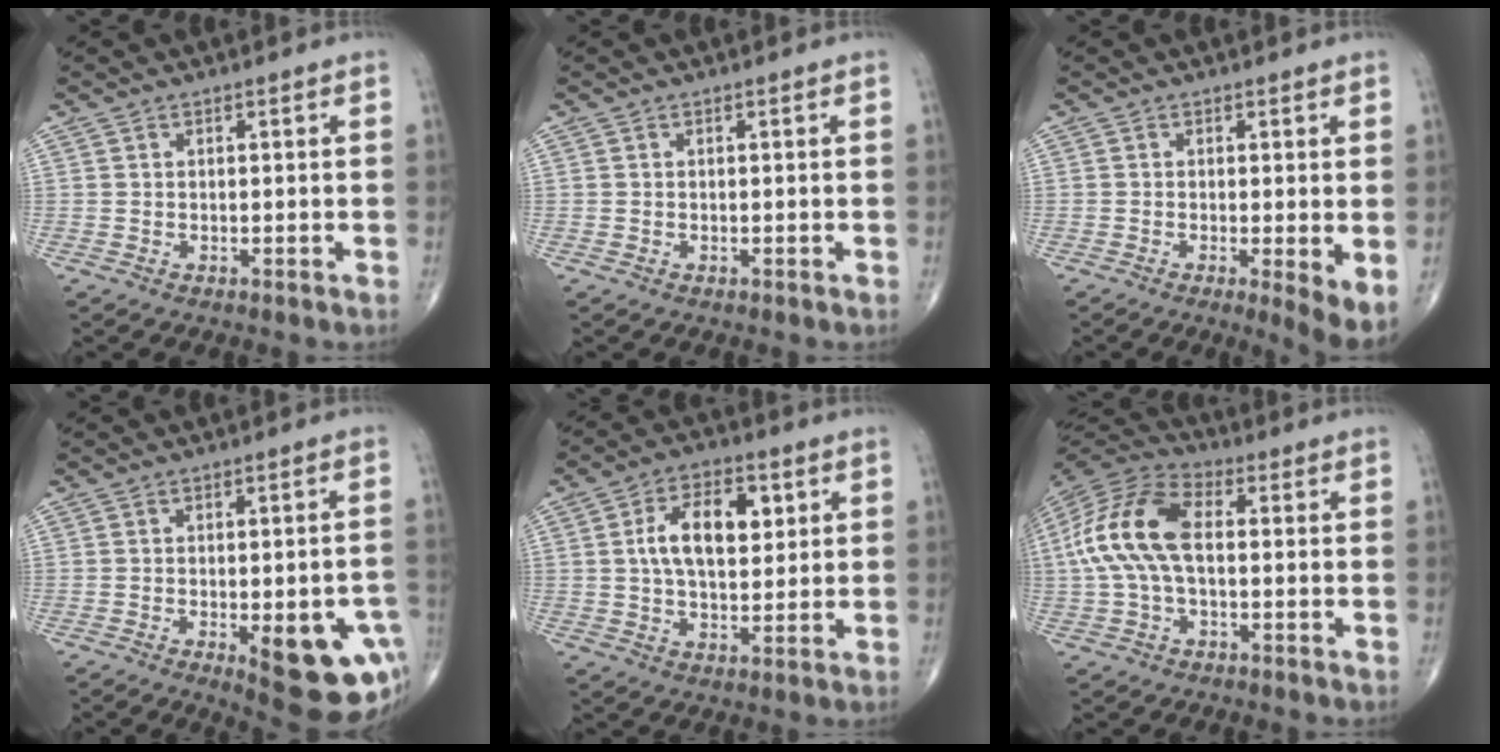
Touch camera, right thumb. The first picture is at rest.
{"total": 0.0}
{"total": 4.7, "force": [-0.6, 0.7, 4.6], "torque": [-0.075, -0.017, -0.014]}
{"total": 15.8, "force": [-5.3, 5.9, 13.6], "torque": [-0.117, 0.012, -0.046]}
{"total": 11.5, "force": [2.6, 6.4, 9.3], "torque": [-0.137, 0.002, 0.042]}
{"total": 14.6, "force": [0.7, 7.9, 12.3], "torque": [-0.261, 0.035, 0.005]}